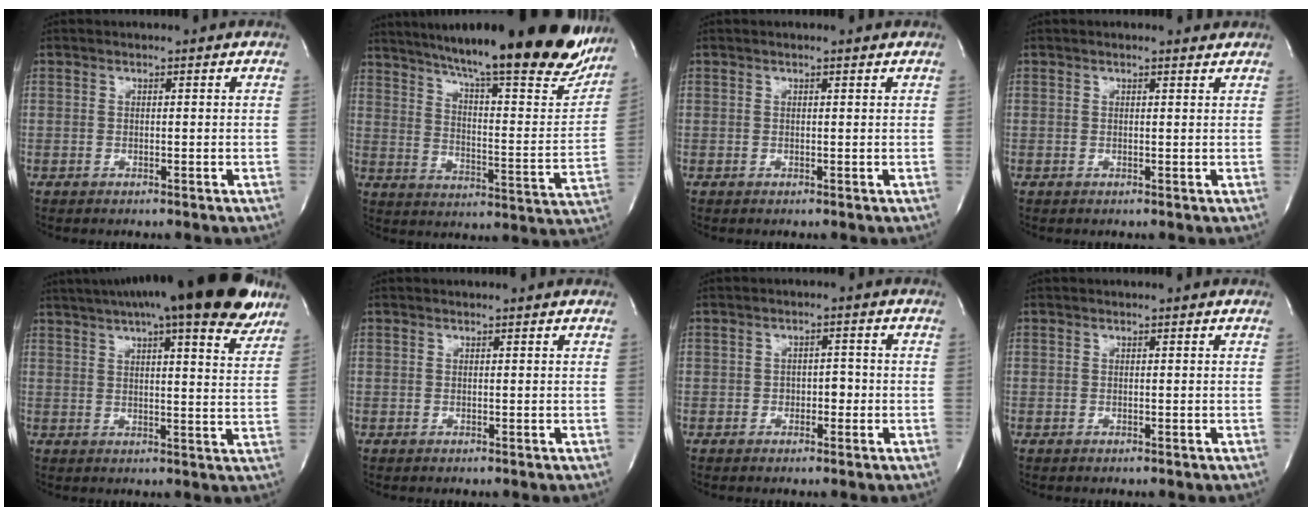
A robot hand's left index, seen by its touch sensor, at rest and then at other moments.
{"total": 29.8, "force": [24.6, 3.8, 16.4], "torque": [-0.249, -0.060, 0.322]}
{"total": 0.8, "force": [0.7, 0.0, 0.4], "torque": [-0.010, 0.006, 0.011]}
{"total": 1.8, "force": [1.7, 0.4, 0.5], "torque": [-0.016, 0.002, 0.016]}
{"total": 23.3, "force": [17.7, 4.0, 14.6], "torque": [-0.226, 0.028, 0.228]}
{"total": 1.9, "force": [1.9, 0.0, 0.4], "torque": [-0.012, 0.006, 0.020]}
{"total": 2.0, "force": [-0.6, 1.3, 1.4], "torque": [-0.013, 0.005, -0.009]}
{"total": 1.0, "force": [1.0, 0.0, 0.1], "torque": [-0.009, 0.002, 0.011]}